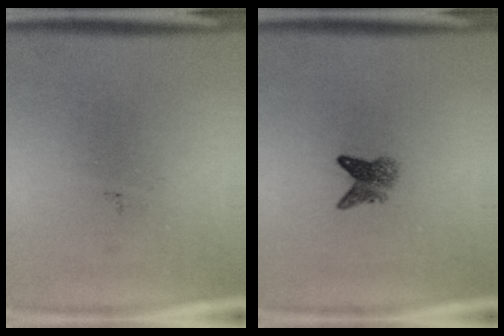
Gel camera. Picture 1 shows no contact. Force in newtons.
{"total": 2.6}